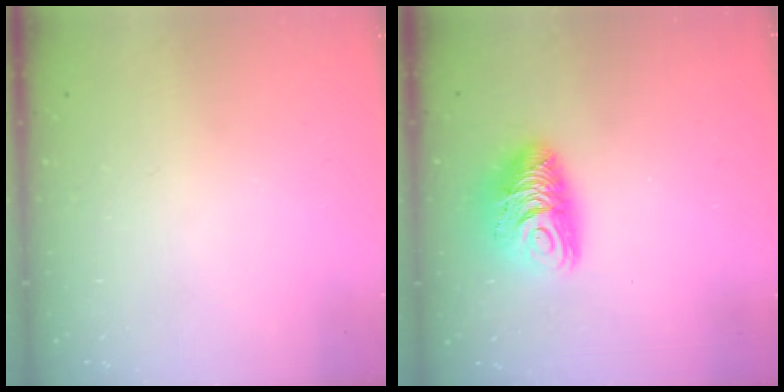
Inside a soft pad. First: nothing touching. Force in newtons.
{"total": 10.7, "press": 10.6, "slide": 1.1}